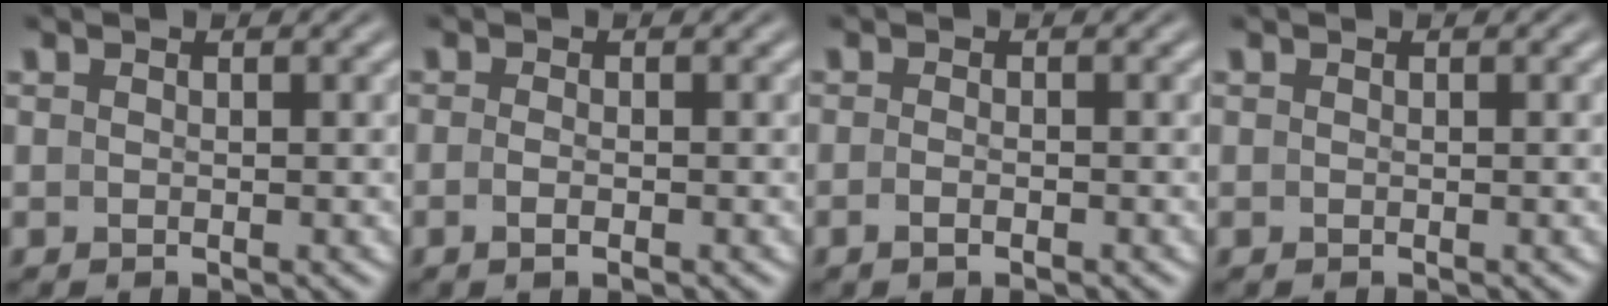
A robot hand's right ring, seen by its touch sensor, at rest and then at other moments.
{"total": 1.3, "force": [-1.0, -0.1, 0.9], "torque": [-0.024, -0.004, -0.015]}
{"total": 1.2, "force": [-1.1, -0.1, 0.6], "torque": [-0.015, -0.001, -0.019]}
{"total": 0.0}